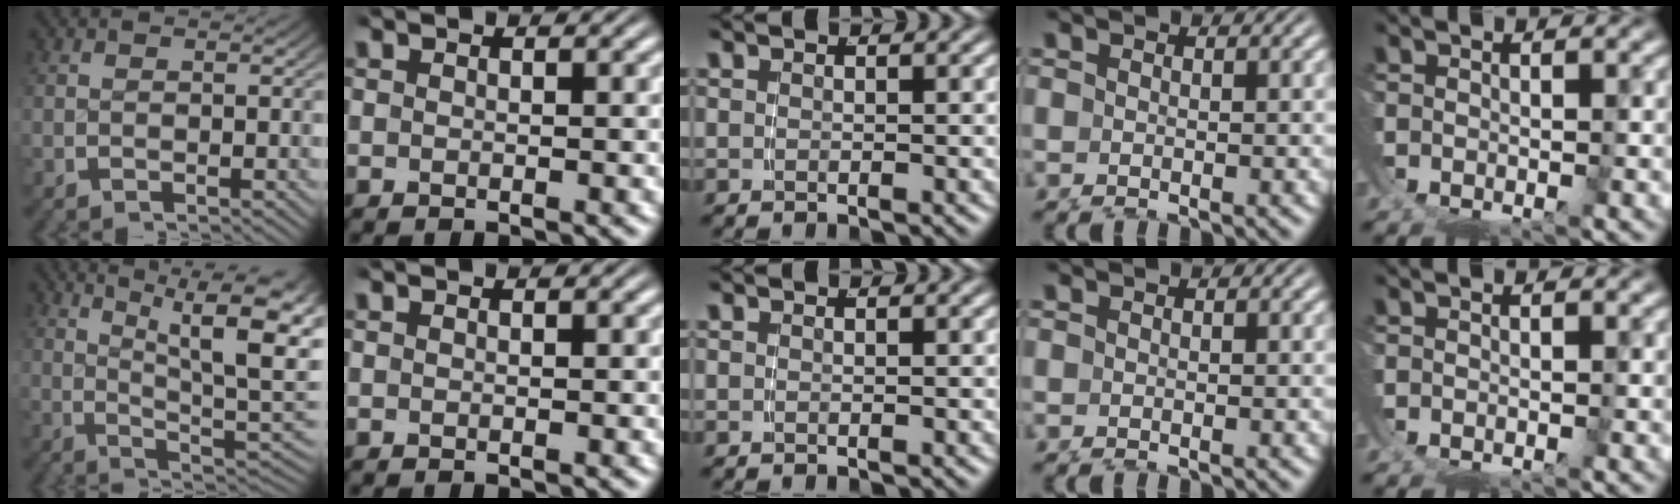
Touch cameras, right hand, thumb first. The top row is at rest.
{"thumb": {"total": 12.5, "force": [3.4, 6.7, 10.0], "torque": [-0.132, -0.015, 0.052]}}